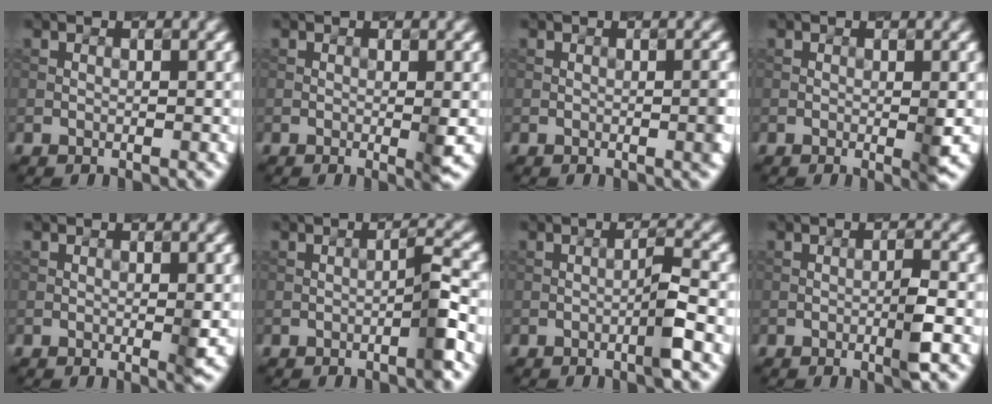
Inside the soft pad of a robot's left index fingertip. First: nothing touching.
{"total": 2.1, "force": [-0.3, 0.3, 2.0], "torque": [-0.031, -0.003, -0.006]}
{"total": 1.6, "force": [-0.4, 0.3, 1.6], "torque": [-0.019, 0.005, -0.006]}
{"total": 2.1, "force": [-0.3, 0.3, 2.0], "torque": [-0.031, -0.002, -0.005]}
{"total": 1.6, "force": [-0.2, 0.2, 1.6], "torque": [-0.027, -0.002, -0.004]}
{"total": 2.8, "force": [-1.1, 0.2, 2.6], "torque": [-0.037, 0.013, -0.027]}
{"total": 2.6, "force": [-1.0, 0.1, 2.4], "torque": [-0.037, 0.011, -0.026]}
{"total": 2.5, "force": [-0.7, 0.3, 2.3], "torque": [-0.035, 0.008, -0.018]}